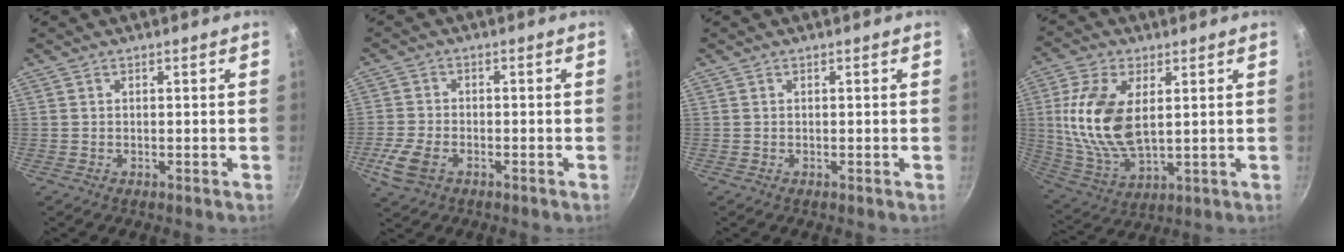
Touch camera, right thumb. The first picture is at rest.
{"total": 6.5, "force": [-2.8, 4.1, 4.2], "torque": [-0.095, 0.009, -0.056]}
{"total": 0.0}
{"total": 15.4, "force": [2.7, 8.3, 12.7], "torque": [-0.250, -0.012, 0.062]}